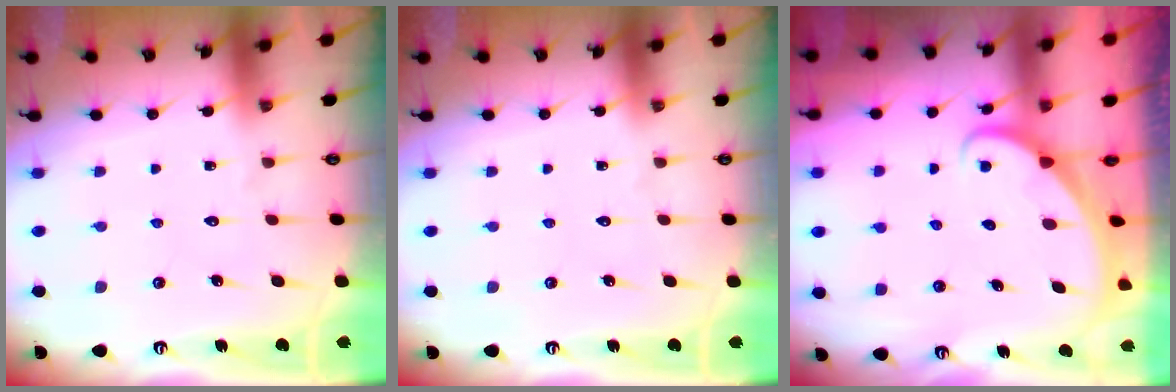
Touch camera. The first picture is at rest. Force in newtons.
{"total": 0.0}
{"total": 1.7, "press": 1.7, "slide": 0.1}